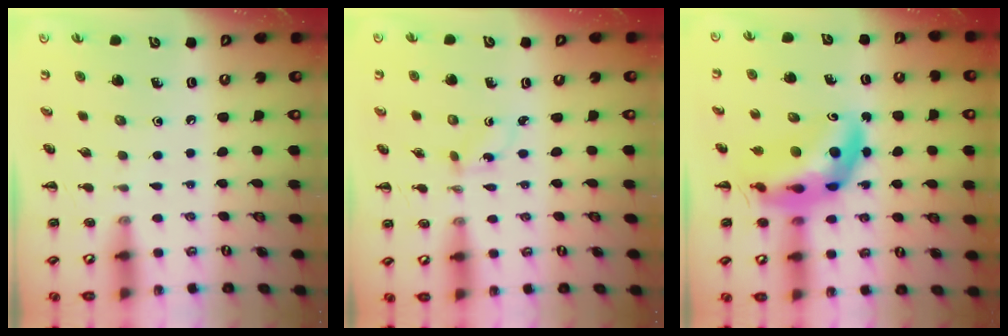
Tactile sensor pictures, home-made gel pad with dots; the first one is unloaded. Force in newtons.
{"total": 1.5, "press": 1.4, "slide": 0.6}
{"total": 11.0, "press": 10.5, "slide": 3.2}